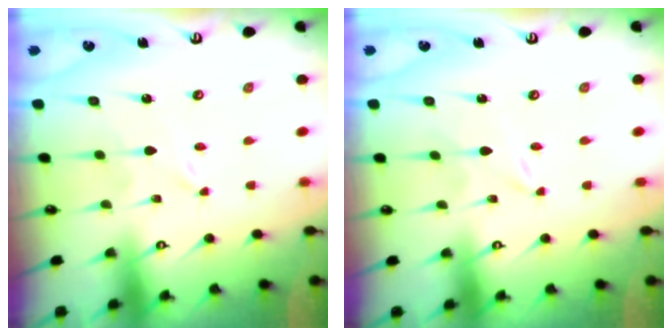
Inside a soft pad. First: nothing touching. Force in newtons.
{"total": 0.0}